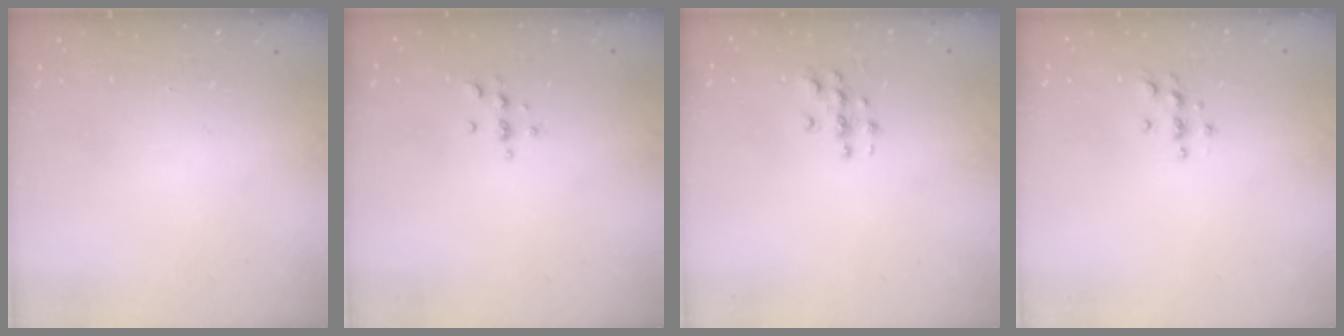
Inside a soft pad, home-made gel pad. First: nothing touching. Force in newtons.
{"total": 2.9, "press": 2.9, "slide": 0.4}
{"total": 3.4, "press": 3.4, "slide": 0.2}
{"total": 3.7, "press": 3.7, "slide": 0.4}